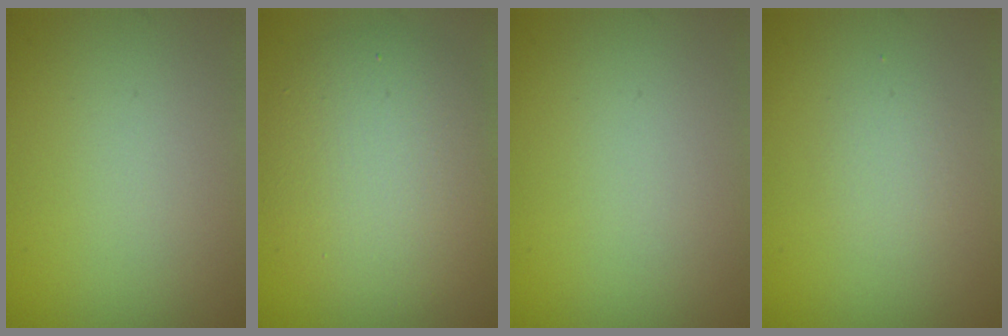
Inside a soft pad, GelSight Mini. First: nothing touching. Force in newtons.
{"total": 7.1, "press": 7.1, "slide": 0.1}
{"total": 0.0}
{"total": 1.2, "press": 1.2, "slide": 0.0}